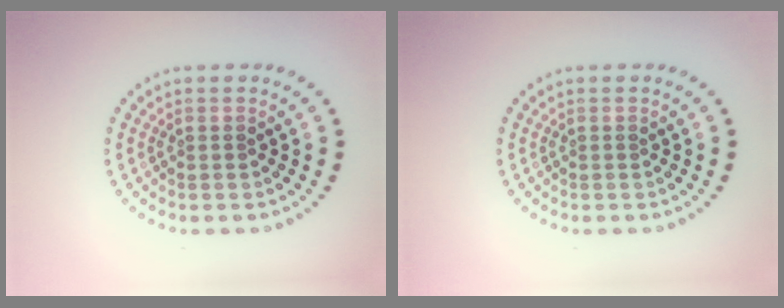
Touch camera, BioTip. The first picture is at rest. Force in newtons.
{"total": 0.0}